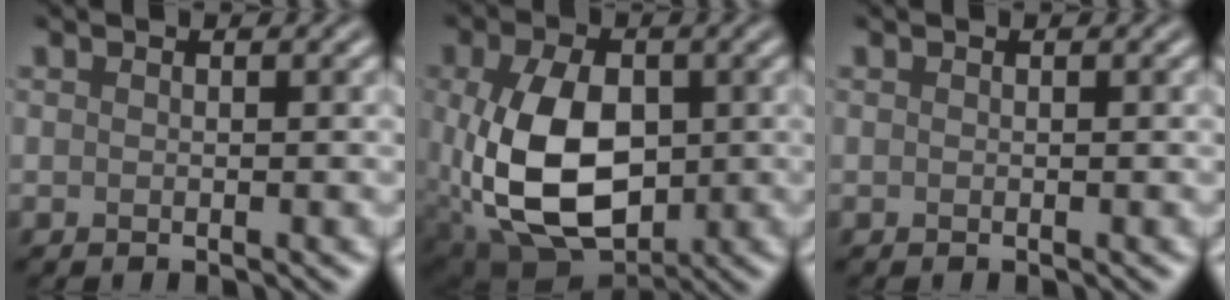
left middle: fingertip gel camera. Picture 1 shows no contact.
{"total": 11.3, "force": [-0.8, 7.3, 8.6], "torque": [-0.193, -0.015, -0.005]}
{"total": 0.0}